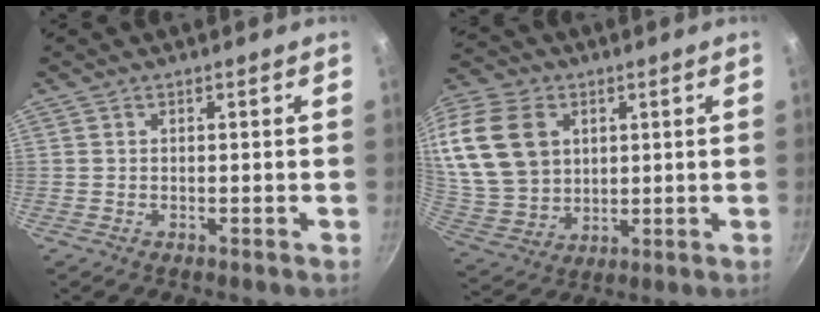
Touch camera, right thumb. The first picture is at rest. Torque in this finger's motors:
{"motor_torque": [-1.42, 2.47, 1.09, 1.35, 0.25]}